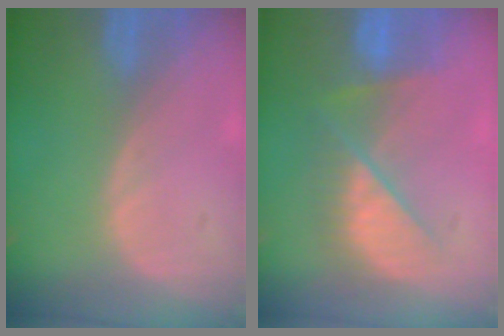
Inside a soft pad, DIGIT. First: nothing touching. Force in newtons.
{"total": 7.2, "press": 7.2, "slide": 0.5}